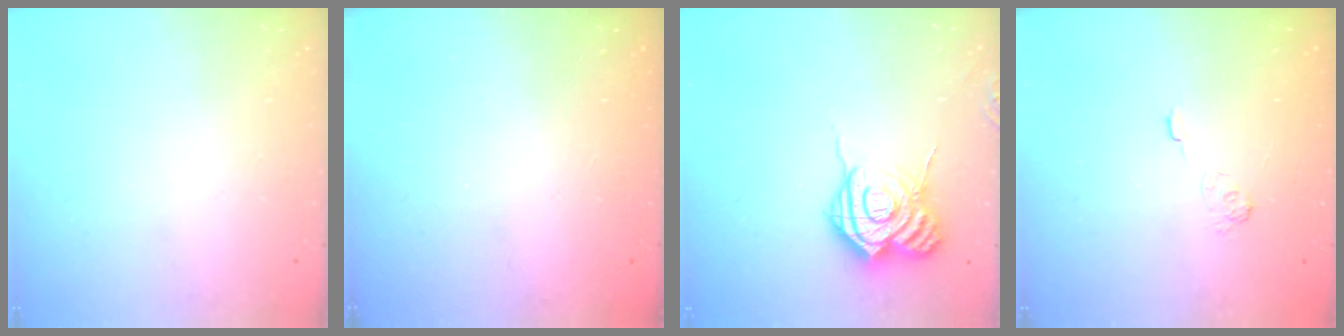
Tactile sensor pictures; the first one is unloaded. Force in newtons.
{"total": 2.5, "press": 2.4, "slide": 0.8}
{"total": 15.3, "press": 15.2, "slide": 1.6}
{"total": 2.7, "press": 2.3, "slide": 1.4}